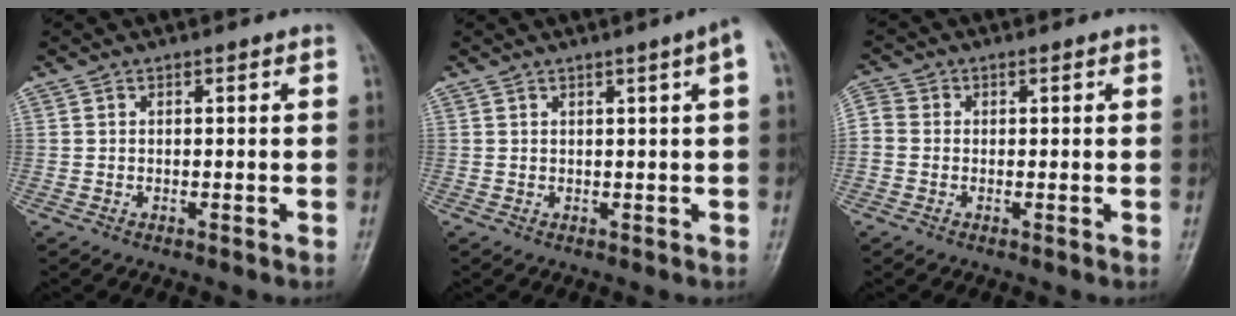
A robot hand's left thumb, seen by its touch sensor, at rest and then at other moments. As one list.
[{"total": 3.6, "force": [1.3, -0.5, 3.3], "torque": [-0.047, -0.001, 0.020]}, {"total": 3.6, "force": [0.0, 3.0, 2.0], "torque": [-0.042, 0.011, -0.009]}]